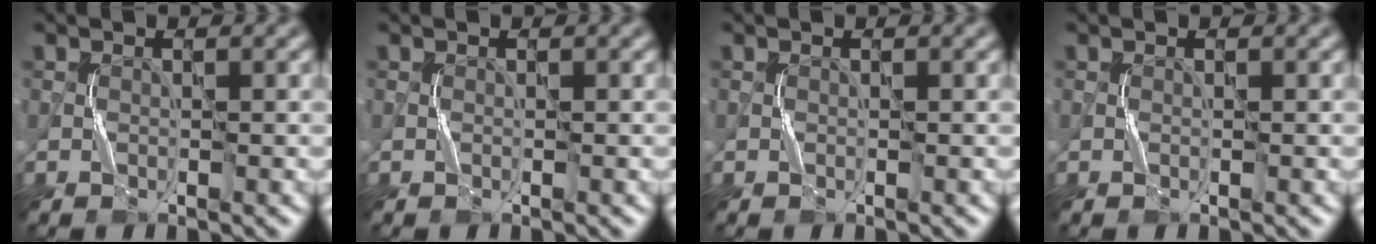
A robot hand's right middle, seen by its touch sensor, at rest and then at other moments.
{"total": 0.0}
{"total": 0.0}
{"total": 0.0}